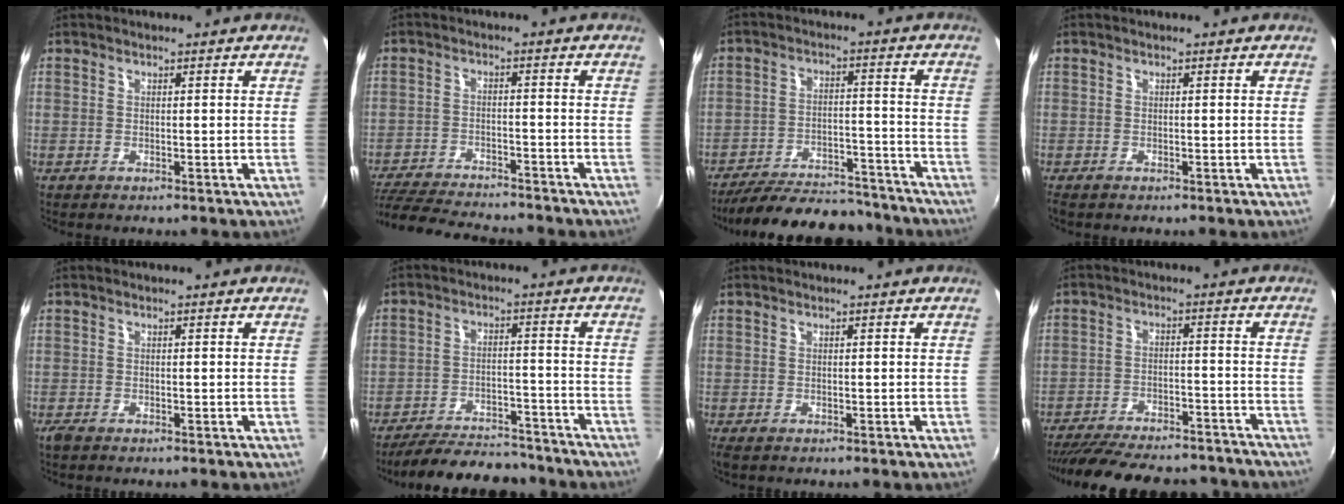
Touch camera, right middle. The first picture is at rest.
{"total": 14.6, "force": [-12.9, 2.7, 6.2], "torque": [-0.139, -0.025, -0.205]}
{"total": 18.7, "force": [-16.5, 5.4, 7.0], "torque": [-0.140, 0.005, -0.225]}
{"total": 0.8, "force": [-0.6, 0.3, 0.3], "torque": [-0.009, -0.005, -0.012]}
{"total": 1.1, "force": [-0.8, 0.3, 0.6], "torque": [-0.012, -0.004, -0.017]}
{"total": 13.8, "force": [-12.3, 3.8, 4.8], "torque": [-0.111, 0.007, -0.175]}
{"total": 0.9, "force": [-0.5, 0.5, 0.6], "torque": [-0.013, -0.005, -0.008]}
{"total": 22.7, "force": [-19.9, 6.4, 9.0], "torque": [-0.183, -0.004, -0.263]}